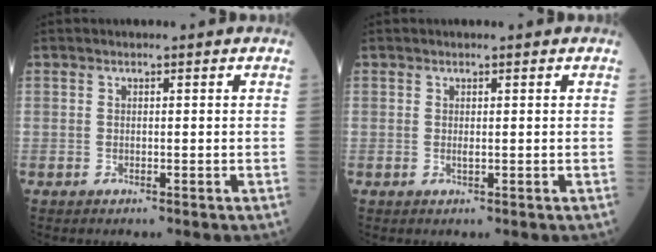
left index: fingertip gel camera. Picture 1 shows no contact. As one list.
[{"total": 0.5, "force": [0.1, 0.1, 0.5], "torque": [-0.015, -0.002, 0.001]}]